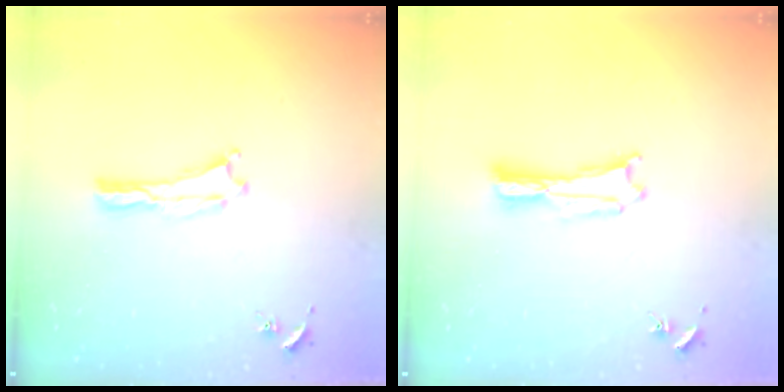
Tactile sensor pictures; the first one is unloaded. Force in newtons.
{"total": 0.9, "press": 0.9, "slide": 0.2}